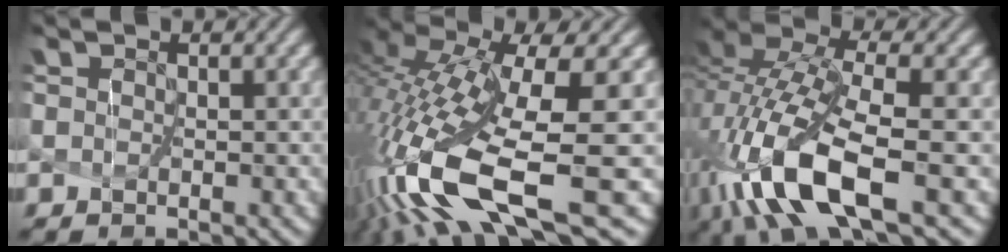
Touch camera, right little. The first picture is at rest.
{"total": 12.4, "force": [-3.6, 3.3, 11.4], "torque": [-0.252, -0.011, -0.043]}
{"total": 10.1, "force": [-4.6, 3.0, 8.4], "torque": [-0.181, -0.004, -0.081]}